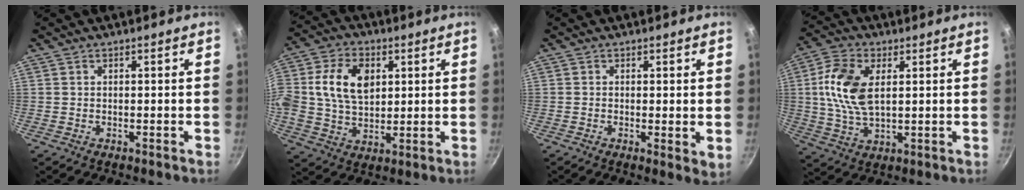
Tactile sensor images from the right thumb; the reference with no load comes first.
{"total": 13.2, "force": [2.9, 9.2, 9.1], "torque": [-0.155, 0.007, 0.047]}
{"total": 2.9, "force": [0.2, 1.0, 2.7], "torque": [-0.038, -0.010, 0.001]}
{"total": 11.9, "force": [2.3, 6.6, 9.6], "torque": [-0.186, 0.004, 0.041]}